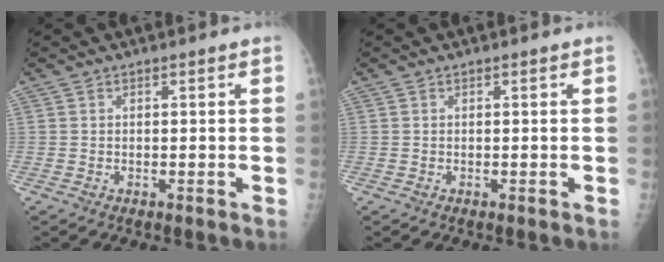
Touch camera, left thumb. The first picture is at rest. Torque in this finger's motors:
{"motor_torque": [0.38, -0.38, 0.08, 0.02, 0.00]}